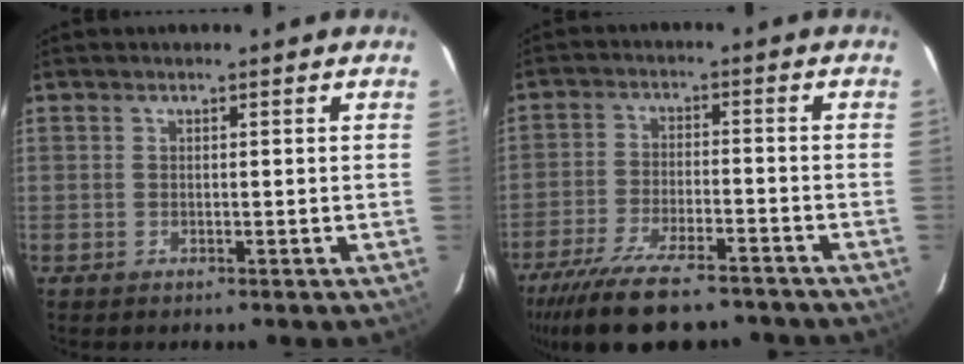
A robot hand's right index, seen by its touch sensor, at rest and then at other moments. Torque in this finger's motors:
{"motor_torque": [1.26, -0.88, 0.85, 0.19]}